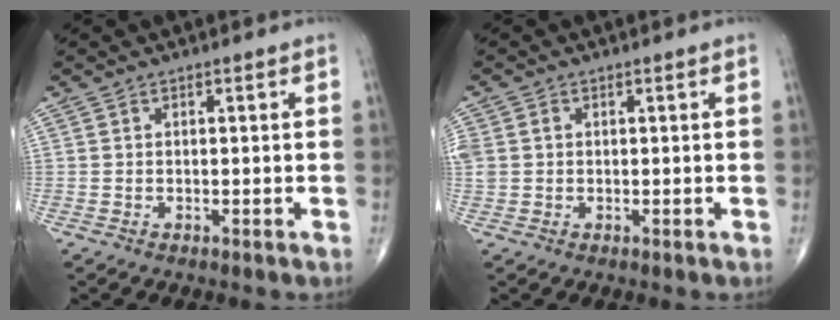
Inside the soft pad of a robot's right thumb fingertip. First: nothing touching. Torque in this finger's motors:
{"motor_torque": [0.05, 0.05, 0.27, 0.22, 0.09]}